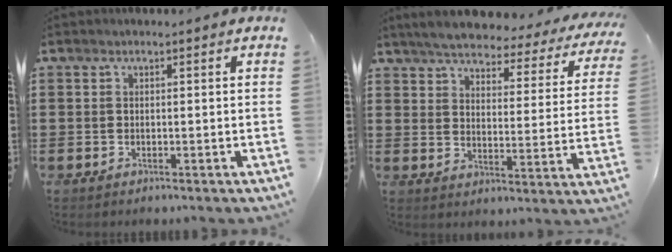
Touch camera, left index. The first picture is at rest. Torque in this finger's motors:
{"motor_torque": [2.14, 0.00, 1.05, 0.09]}